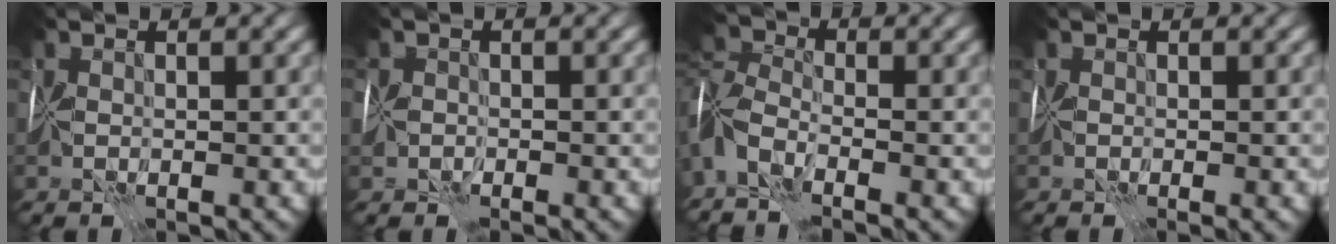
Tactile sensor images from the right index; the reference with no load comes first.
{"total": 1.2, "force": [-0.8, 0.9, 0.2], "torque": [0.005, 0.002, -0.021]}
{"total": 5.6, "force": [-3.4, 2.6, 3.5], "torque": [-0.071, 0.003, -0.078]}
{"total": 0.9, "force": [-0.4, 0.1, 0.8], "torque": [-0.008, -0.007, -0.003]}